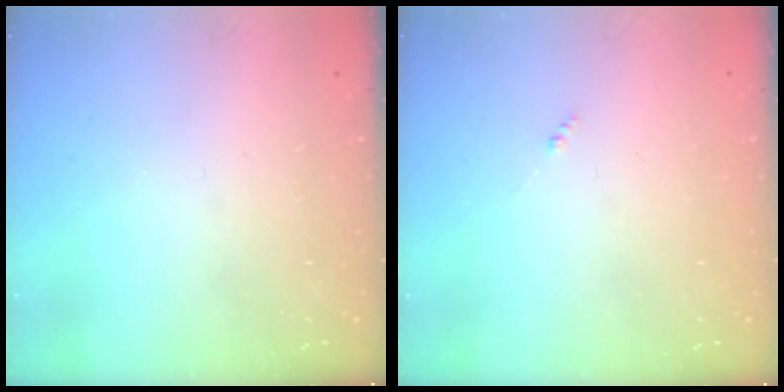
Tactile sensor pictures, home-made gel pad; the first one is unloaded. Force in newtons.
{"total": 0.0}